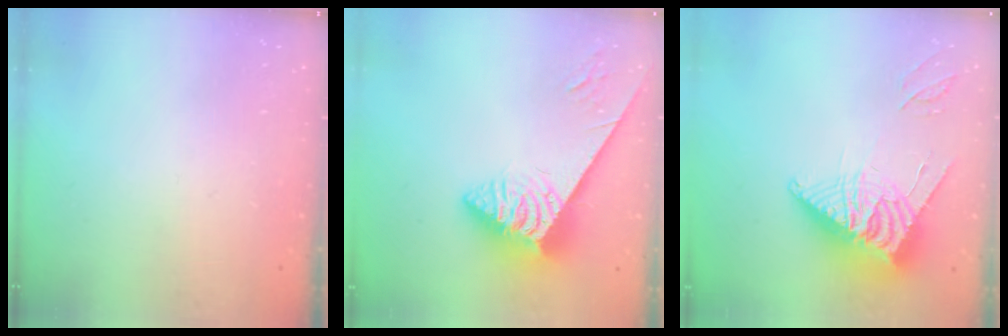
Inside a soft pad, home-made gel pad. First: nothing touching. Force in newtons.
{"total": 6.3, "press": 6.2, "slide": 1.2}
{"total": 11.1, "press": 11.0, "slide": 1.0}